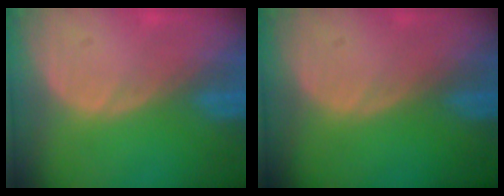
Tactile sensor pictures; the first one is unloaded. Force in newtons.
{"total": 0.0}